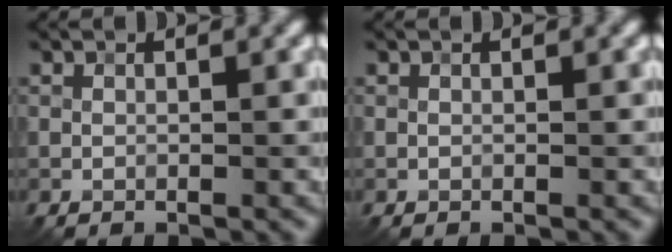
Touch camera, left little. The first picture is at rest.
{"total": 0.0}